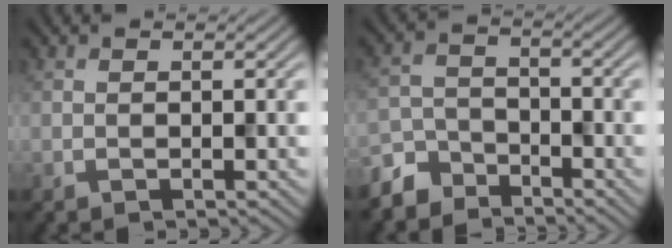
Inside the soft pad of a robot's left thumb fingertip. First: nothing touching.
{"total": 5.3, "force": [-4.6, 2.5, 1.1], "torque": [-0.027, -0.003, -0.104]}